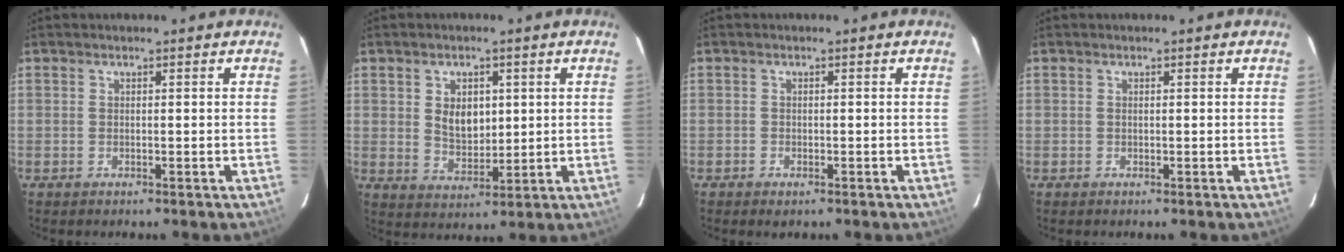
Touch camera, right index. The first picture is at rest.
{"total": 6.4, "force": [1.4, 4.4, 4.5], "torque": [-0.076, 0.001, 0.034]}
{"total": 1.3, "force": [-0.9, 0.8, 0.6], "torque": [-0.012, -0.003, -0.016]}
{"total": 0.0}